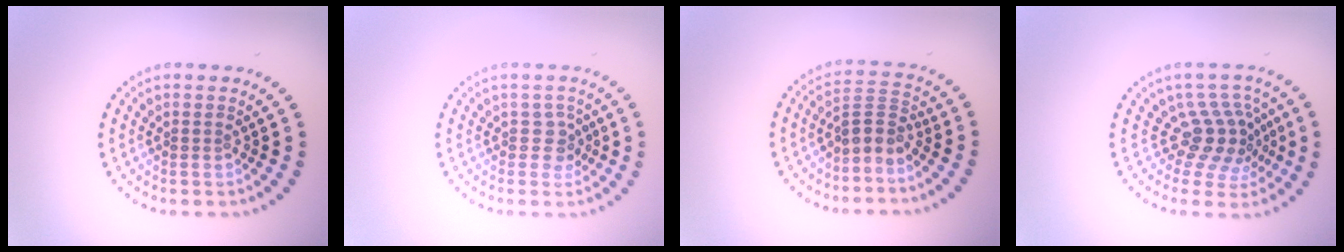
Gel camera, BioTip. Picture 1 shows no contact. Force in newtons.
{"total": 1.4, "press": 1.2, "slide": 0.8}
{"total": 2.5, "press": 1.9, "slide": 1.6}
{"total": 4.1, "press": 2.9, "slide": 2.9}